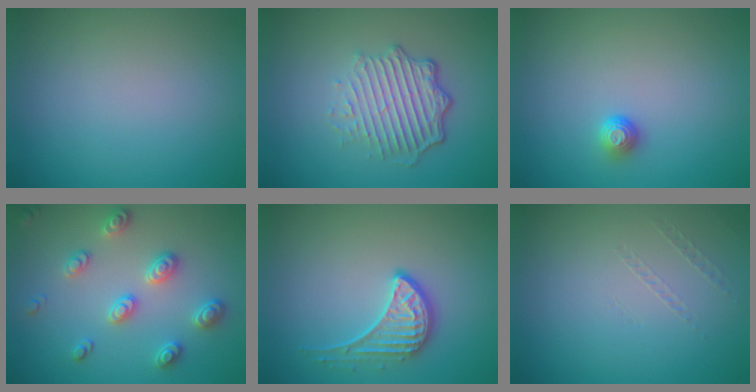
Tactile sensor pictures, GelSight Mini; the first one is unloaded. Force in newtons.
{"total": 5.2, "press": 3.6, "slide": 3.8}
{"total": 1.3, "press": 1.1, "slide": 0.7}
{"total": 3.0, "press": 2.9, "slide": 0.6}
{"total": 2.7, "press": 2.2, "slide": 1.6}
{"total": 0.5, "press": 0.2, "slide": 0.5}